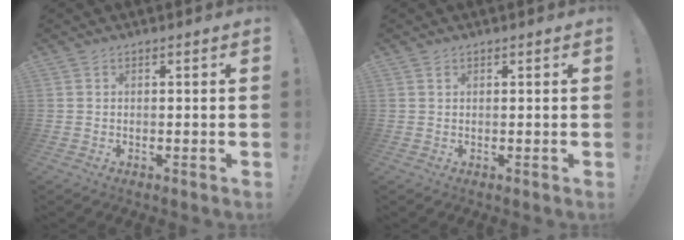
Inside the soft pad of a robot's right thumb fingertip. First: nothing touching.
{"total": 0.6, "force": [0.4, 0.3, 0.3], "torque": [0.000, -0.002, 0.007]}